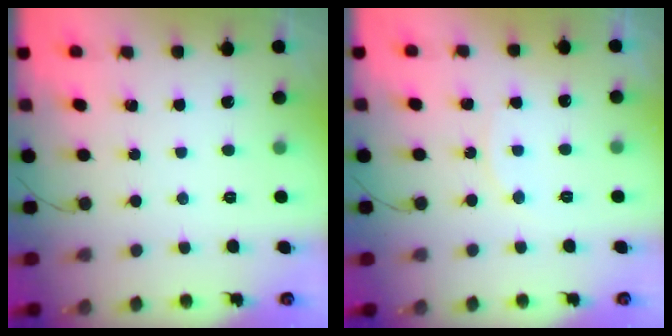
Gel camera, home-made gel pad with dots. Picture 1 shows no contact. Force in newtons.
{"total": 6.1, "press": 6.1, "slide": 0.5}